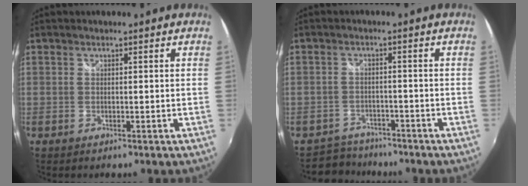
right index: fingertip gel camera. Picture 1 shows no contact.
{"total": 5.2, "force": [-4.5, 2.7, -0.2], "torque": [-0.014, 0.007, -0.077]}